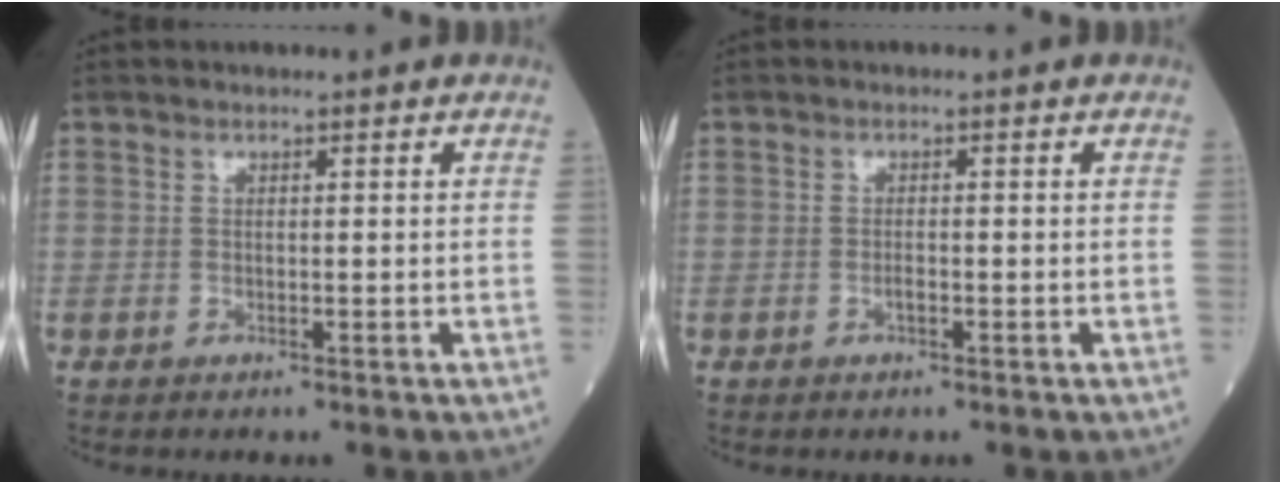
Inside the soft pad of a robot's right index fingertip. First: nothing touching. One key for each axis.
{"total": 0.9, "fx": -0.5, "fy": 0.1, "fz": 0.8, "tx": -0.014, "ty": 0.000, "tz": -0.010}